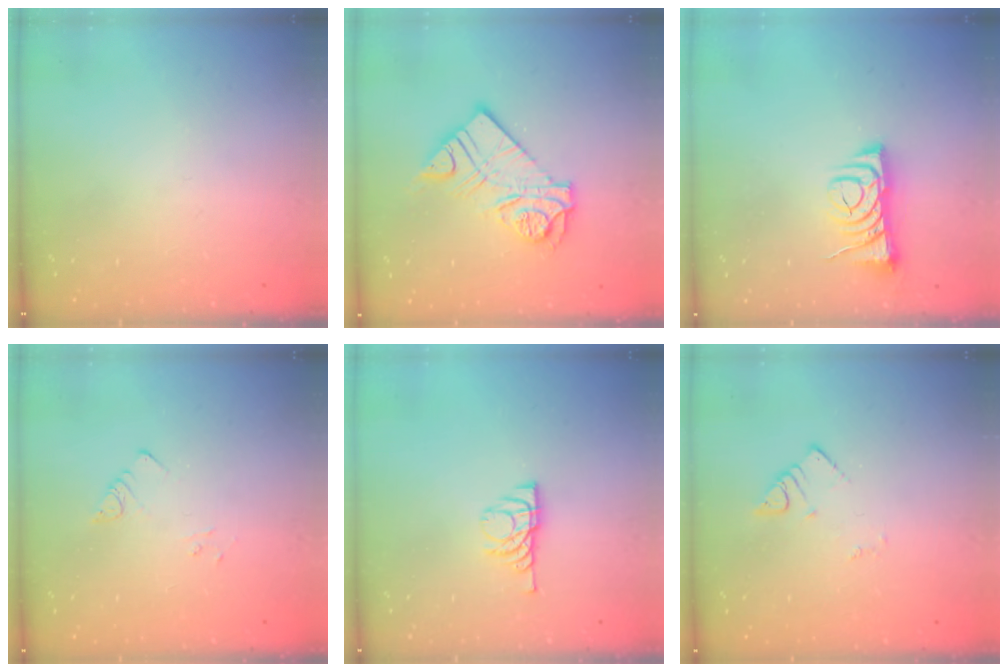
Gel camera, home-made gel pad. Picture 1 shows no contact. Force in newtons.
{"total": 13.1, "press": 13.0, "slide": 1.3}
{"total": 9.8, "press": 9.7, "slide": 1.1}
{"total": 5.3, "press": 5.2, "slide": 0.6}
{"total": 6.1, "press": 6.1, "slide": 0.8}
{"total": 2.7, "press": 2.7, "slide": 0.4}